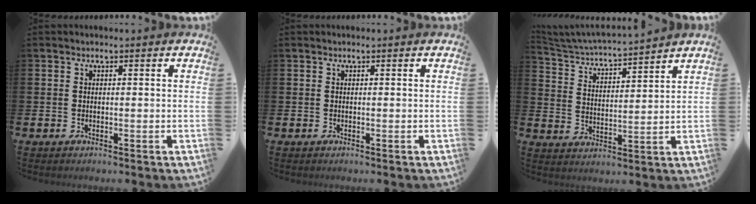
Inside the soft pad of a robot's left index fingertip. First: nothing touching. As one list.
[{"total": 0.0}, {"total": 4.2, "force": [4.2, 0.0, 0.7], "torque": [-0.037, -0.040, 0.066]}]